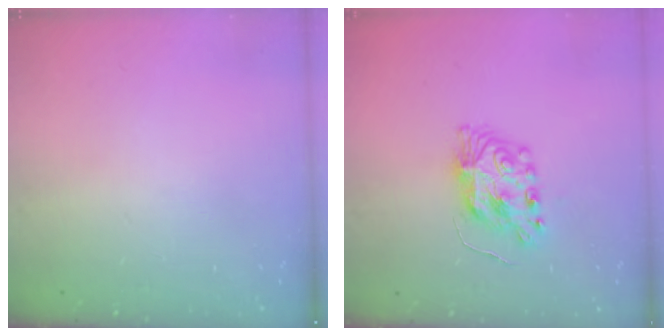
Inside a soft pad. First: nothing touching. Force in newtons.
{"total": 8.6, "press": 8.6, "slide": 0.5}